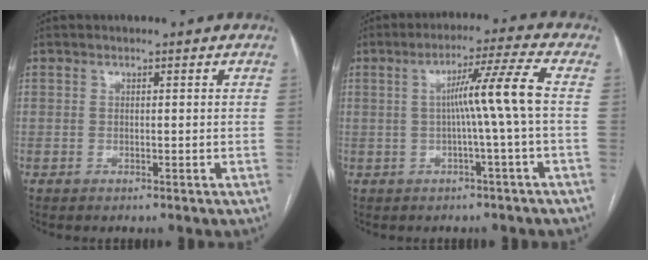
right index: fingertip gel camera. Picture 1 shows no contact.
{"total": 7.5, "force": [-0.2, -1.9, 7.3], "torque": [-0.119, 0.016, 0.002]}